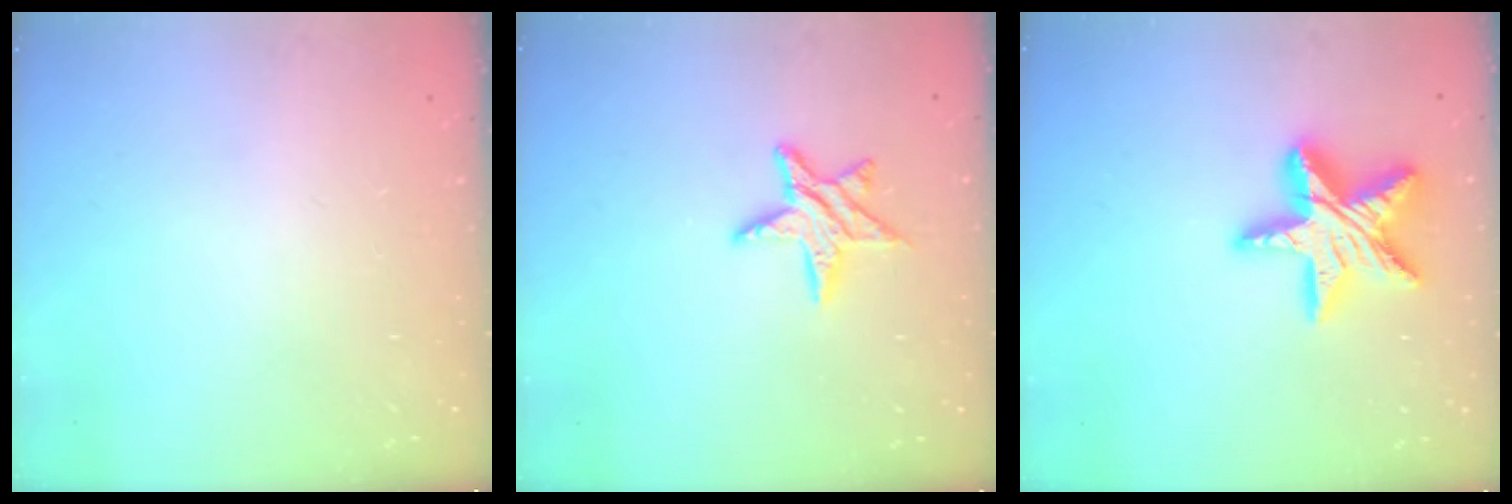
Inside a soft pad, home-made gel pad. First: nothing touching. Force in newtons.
{"total": 8.9, "press": 8.9, "slide": 0.4}
{"total": 17.6, "press": 17.6, "slide": 1.4}